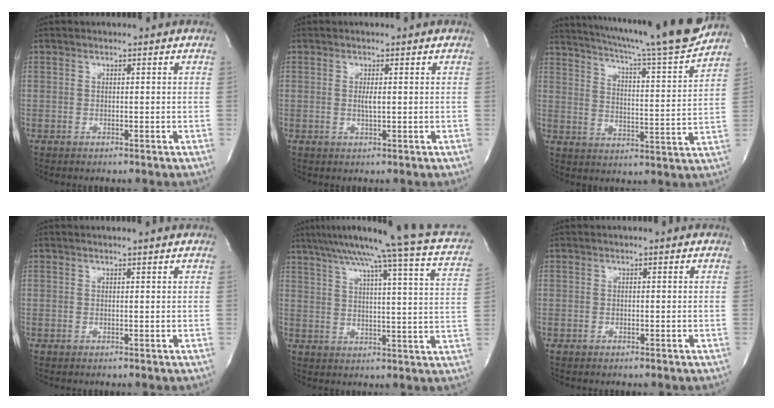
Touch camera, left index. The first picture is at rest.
{"total": 1.2, "force": [-0.2, 0.1, 1.2], "torque": [-0.028, -0.006, -0.004]}
{"total": 19.9, "force": [17.7, -0.7, 9.0], "torque": [-0.148, -0.045, 0.243]}
{"total": 0.6, "force": [0.5, -0.3, 0.2], "torque": [-0.009, -0.007, 0.011]}
{"total": 23.1, "force": [17.9, -0.9, 14.5], "torque": [-0.232, -0.012, 0.223]}
{"total": 0.0}